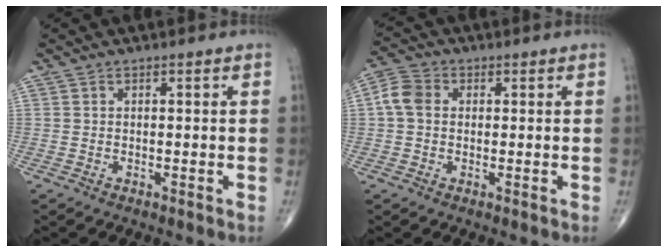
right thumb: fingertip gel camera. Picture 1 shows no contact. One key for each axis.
{"total": 5.0, "fx": 0.5, "fy": 3.9, "fz": 3.1, "tx": -0.064, "ty": 0.016, "tz": 0.003}